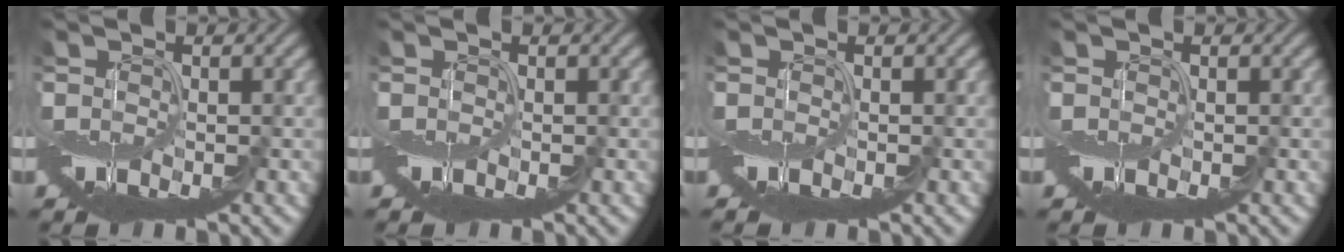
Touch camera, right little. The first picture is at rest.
{"total": 0.0}
{"total": 0.6, "force": [-0.5, -0.2, -0.2], "torque": [0.003, 0.001, -0.008]}
{"total": 0.0}